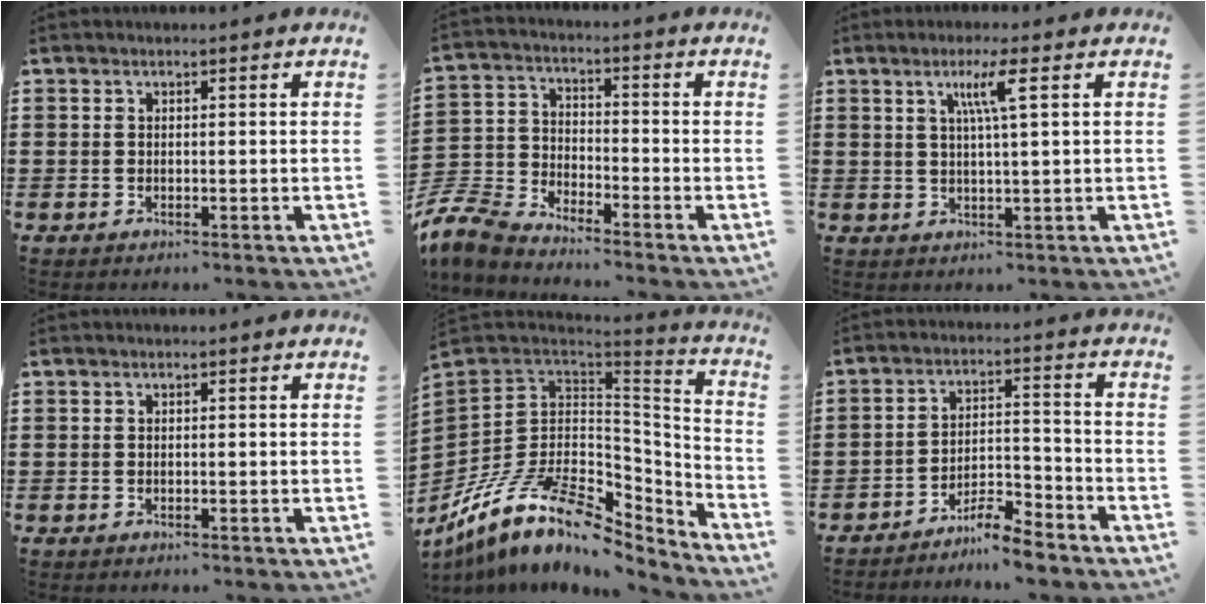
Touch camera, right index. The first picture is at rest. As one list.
[{"total": 7.0, "force": [-6.7, 1.4, 1.7], "torque": [-0.065, -0.001, -0.141]}, {"total": 5.0, "force": [1.9, -0.2, 4.6], "torque": [-0.094, -0.001, 0.026]}, {"total": 0.0}, {"total": 14.4, "force": [-7.2, 8.0, 9.6], "torque": [-0.219, 0.009, -0.130]}, {"total": 5.8, "force": [-5.5, 0.6, 2.0], "torque": [-0.034, 0.011, -0.105]}]